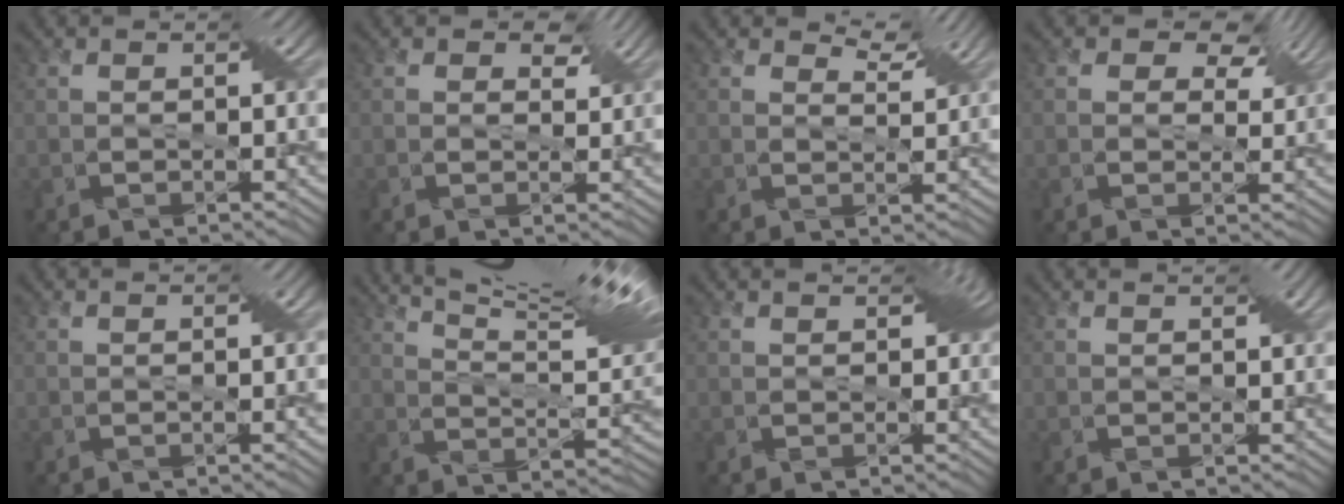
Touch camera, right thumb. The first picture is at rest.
{"total": 3.3, "force": [2.0, 2.1, 1.7], "torque": [-0.029, 0.005, 0.007]}
{"total": 3.2, "force": [2.8, 0.5, 1.4], "torque": [-0.042, -0.003, 0.046]}
{"total": 6.5, "force": [3.7, 4.0, 3.5], "torque": [-0.060, 0.019, 0.035]}
{"total": 0.7, "force": [0.1, -0.1, 0.7], "torque": [-0.017, -0.008, 0.006]}
{"total": 13.6, "force": [10.7, 1.1, 8.3], "torque": [-0.159, 0.003, 0.170]}
{"total": 2.0, "force": [0.7, 1.3, 1.4], "torque": [-0.022, 0.006, 0.016]}
{"total": 0.8, "force": [0.7, -0.4, 0.0], "torque": [-0.014, -0.003, 0.016]}